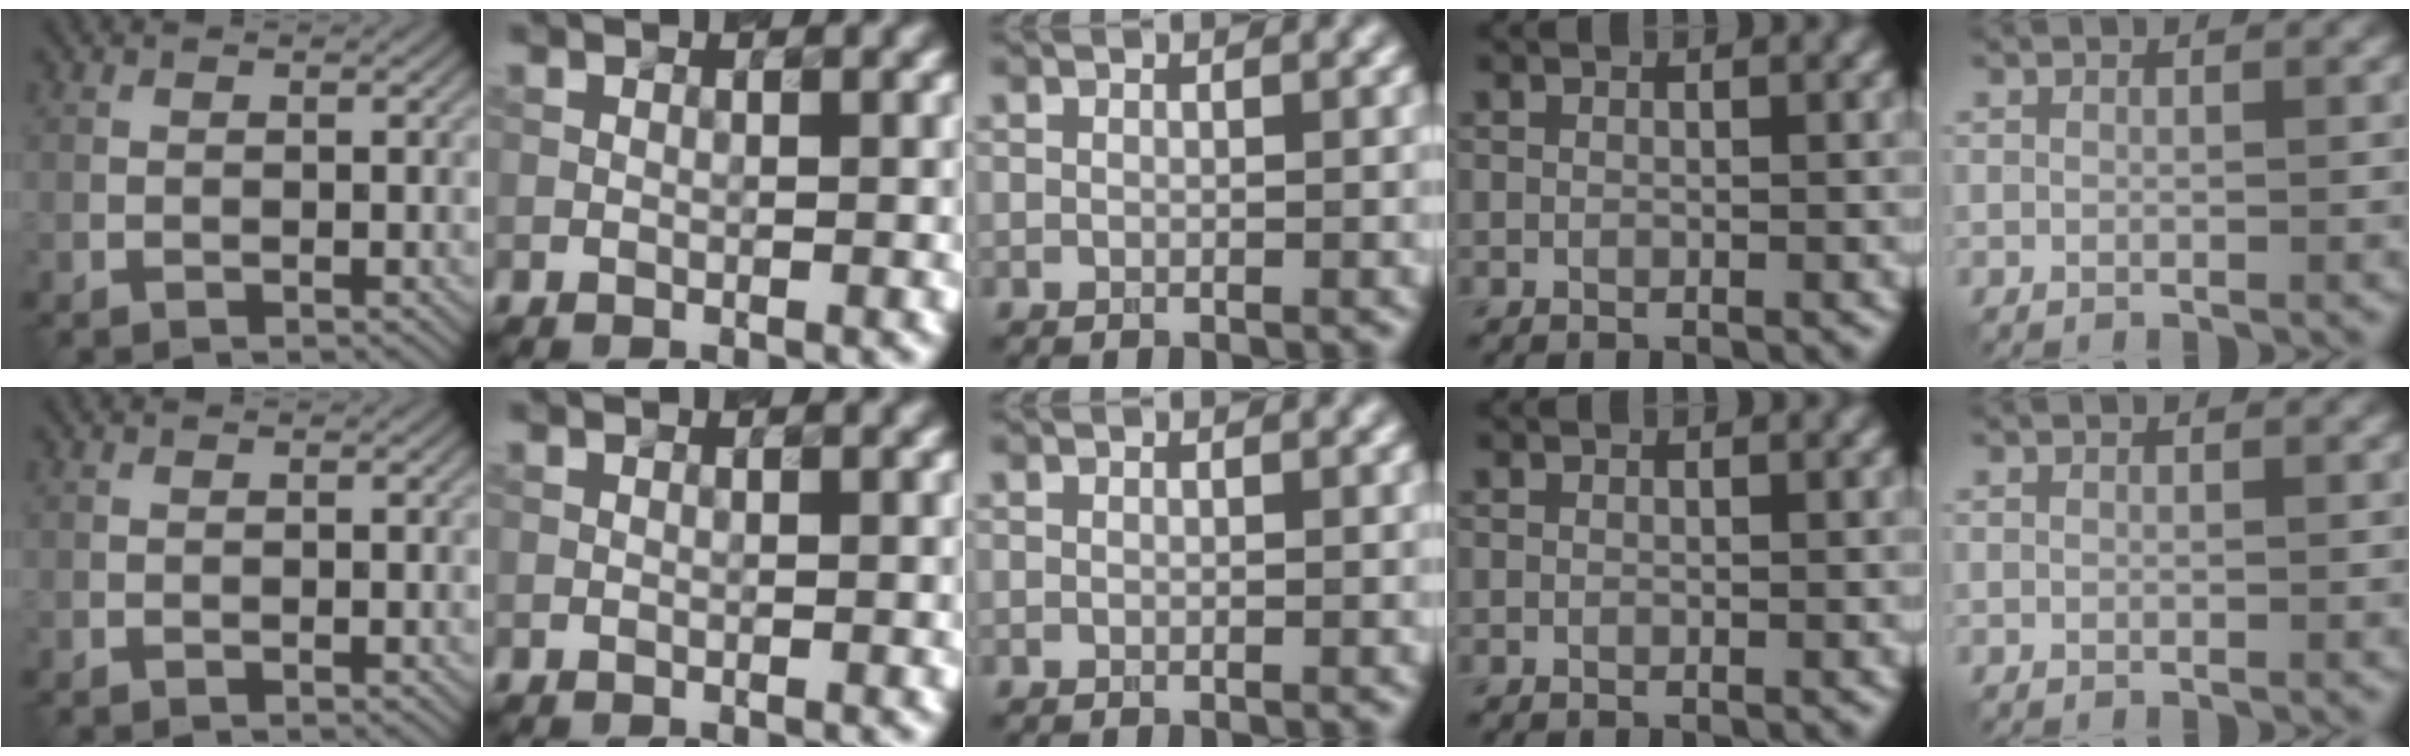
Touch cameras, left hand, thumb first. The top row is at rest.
{}